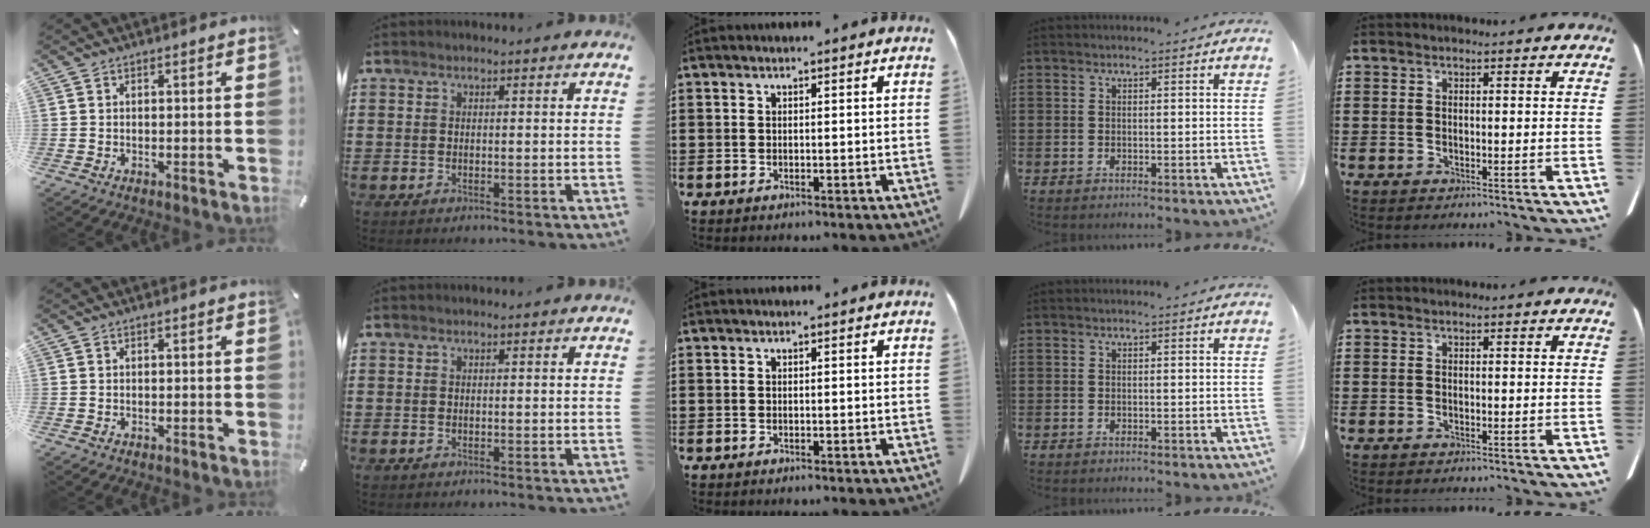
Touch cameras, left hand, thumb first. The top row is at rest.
{}